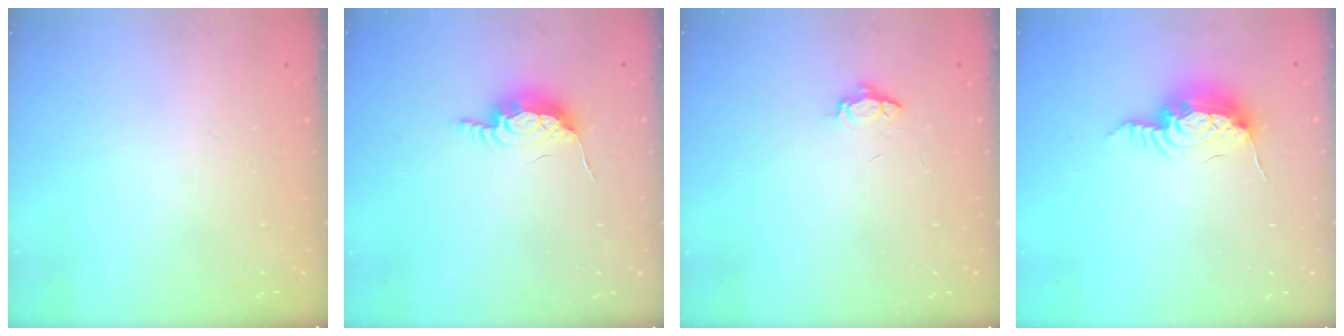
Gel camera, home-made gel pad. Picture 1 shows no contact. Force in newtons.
{"total": 8.6, "press": 8.5, "slide": 0.9}
{"total": 3.5, "press": 3.5, "slide": 0.4}
{"total": 12.9, "press": 12.9, "slide": 0.8}